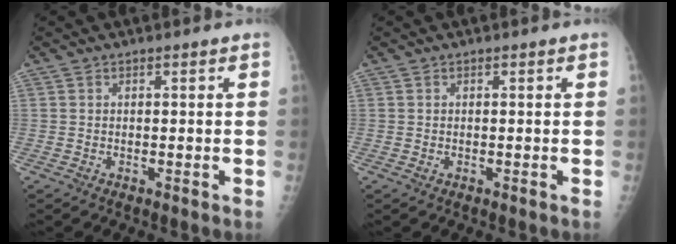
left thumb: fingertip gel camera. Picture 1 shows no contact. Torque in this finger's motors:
{"motor_torque": [-0.12, 0.16, -0.07, -0.06, 0.00]}